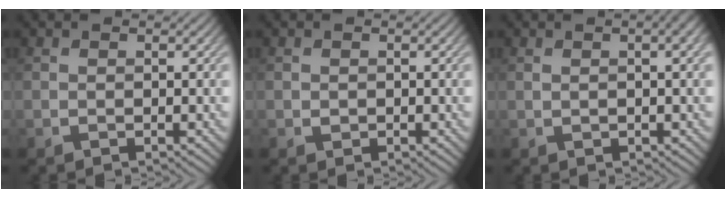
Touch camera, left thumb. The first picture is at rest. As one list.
[{"total": 0.6, "force": [-0.1, 0.6, 0.2], "torque": [-0.003, -0.005, -0.003]}, {"total": 3.8, "force": [1.2, 1.3, 3.4], "torque": [-0.036, 0.004, 0.005]}]